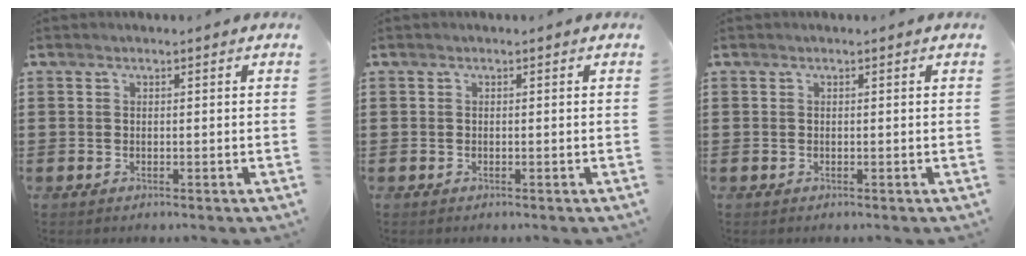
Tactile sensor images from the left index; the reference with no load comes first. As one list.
[{"total": 0.0}, {"total": 0.0}]